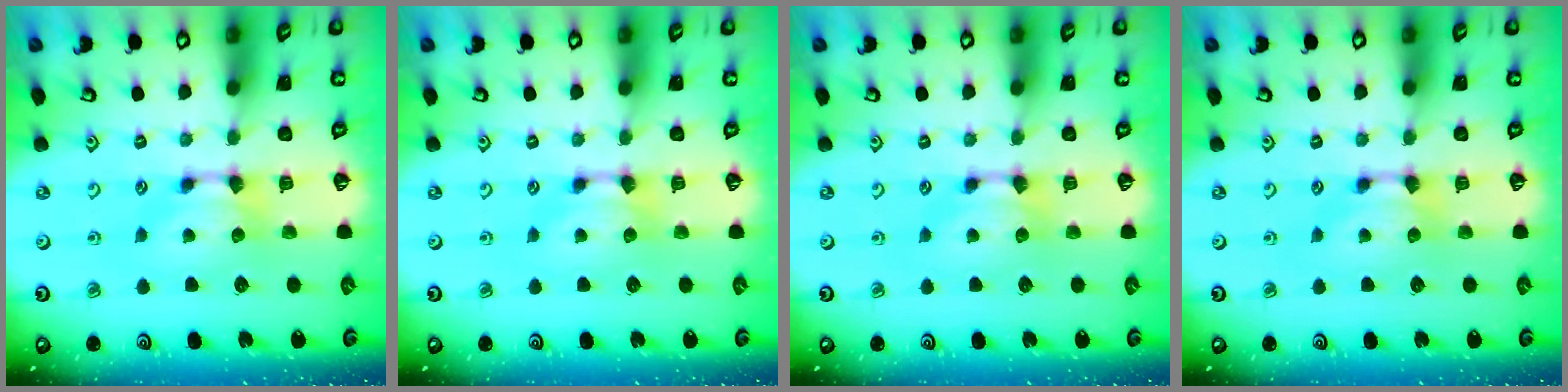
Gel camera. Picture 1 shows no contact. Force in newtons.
{"total": 0.0}
{"total": 0.0}
{"total": 0.0}